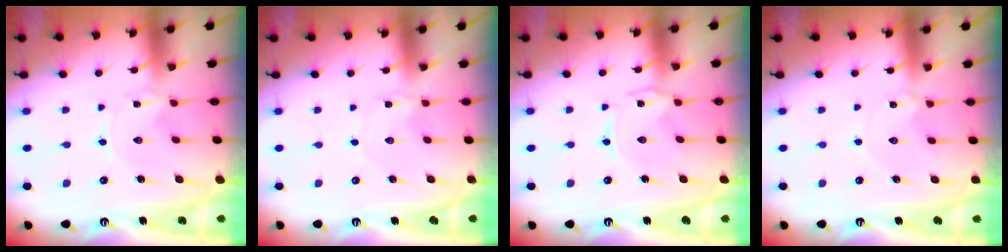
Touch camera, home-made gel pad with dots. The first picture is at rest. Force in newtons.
{"total": 0.0}
{"total": 1.1, "press": 1.0, "slide": 0.4}
{"total": 1.8, "press": 1.7, "slide": 0.3}